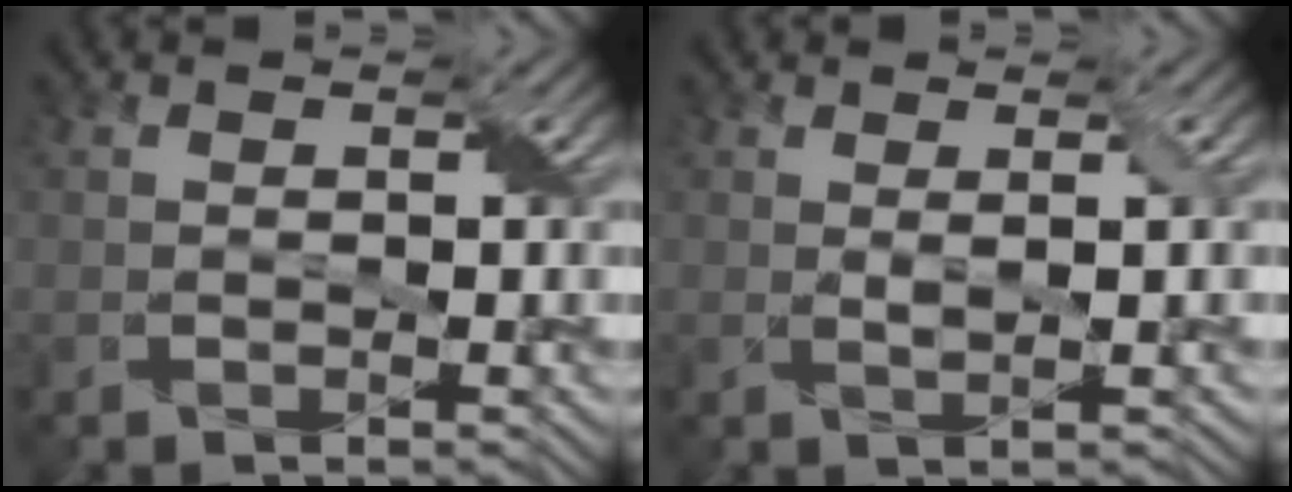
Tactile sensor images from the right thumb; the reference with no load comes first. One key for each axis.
{"total": 1.5, "fx": 0.6, "fy": 0.1, "fz": 1.4, "tx": -0.030, "ty": 0.005, "tz": 0.009}